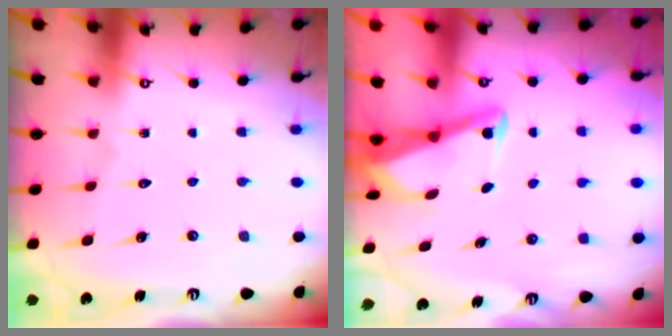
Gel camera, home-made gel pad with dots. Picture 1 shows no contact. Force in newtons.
{"total": 3.0, "press": 3.0, "slide": 0.3}